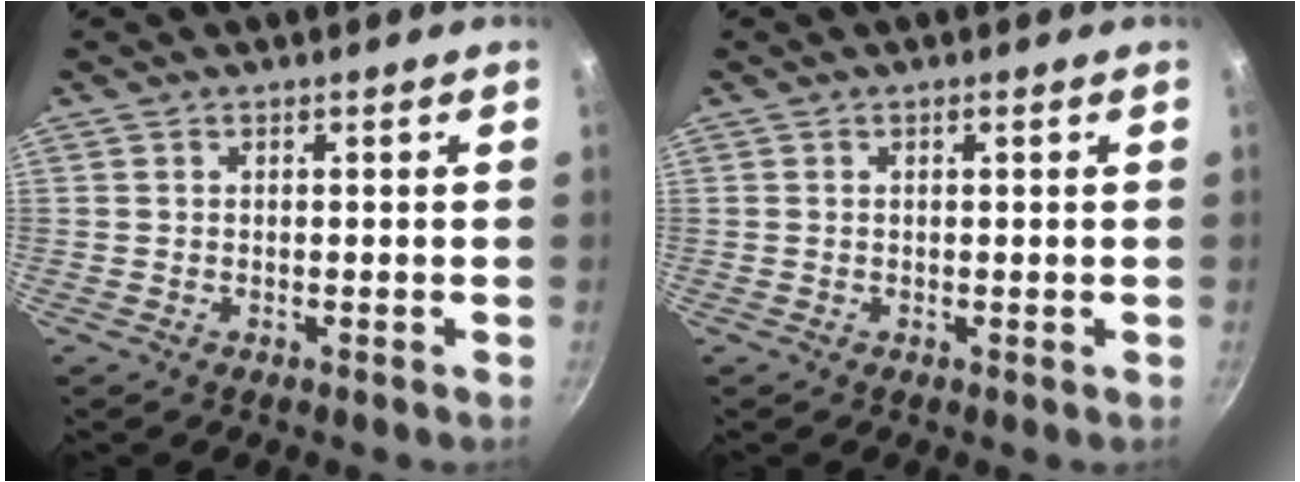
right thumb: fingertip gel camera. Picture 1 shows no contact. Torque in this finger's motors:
{"motor_torque": [0.11, -0.03, -0.26, 0.03, 0.02]}